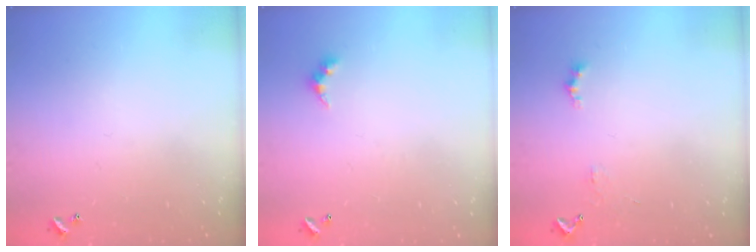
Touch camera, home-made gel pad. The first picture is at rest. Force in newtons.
{"total": 4.8, "press": 4.7, "slide": 0.7}
{"total": 2.1, "press": 2.0, "slide": 0.5}